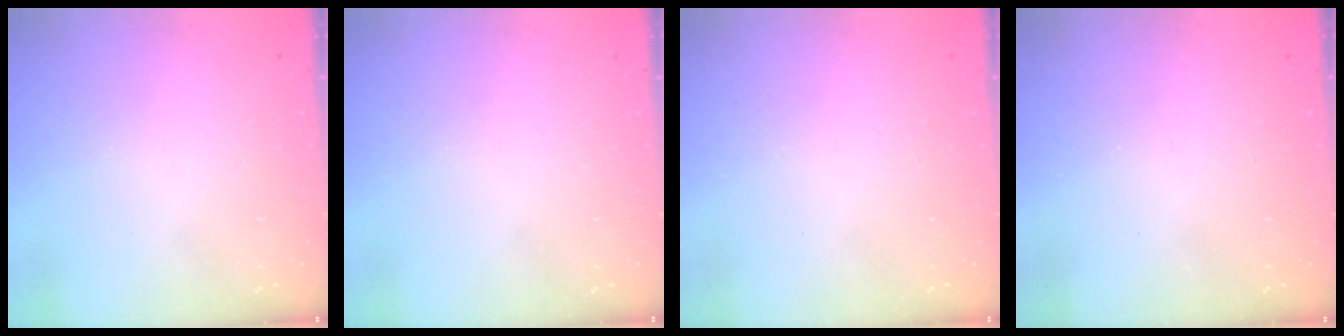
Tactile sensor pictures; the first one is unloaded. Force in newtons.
{"total": 0.0}
{"total": 1.0, "press": 0.9, "slide": 0.3}
{"total": 1.0, "press": 1.0, "slide": 0.1}